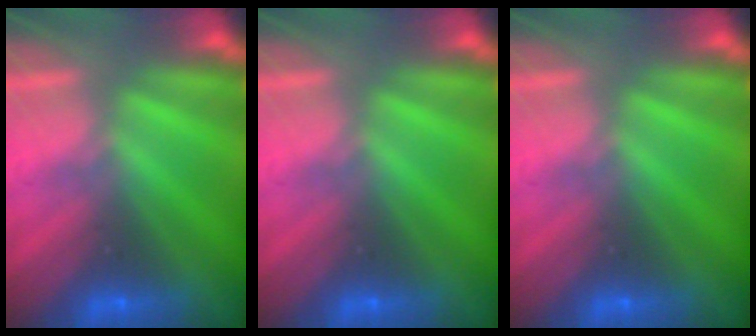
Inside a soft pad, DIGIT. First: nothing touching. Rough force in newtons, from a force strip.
{"total": 0.0}
{"total": 0.0}